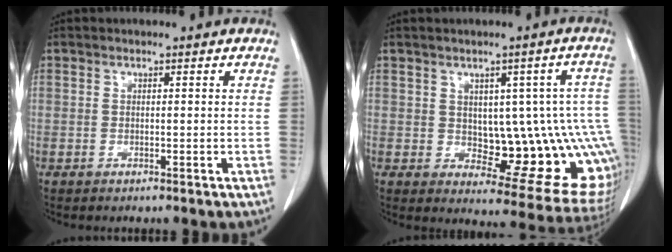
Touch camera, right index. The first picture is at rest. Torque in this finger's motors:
{"motor_torque": [0.51, 0.42, 0.20, 0.02]}